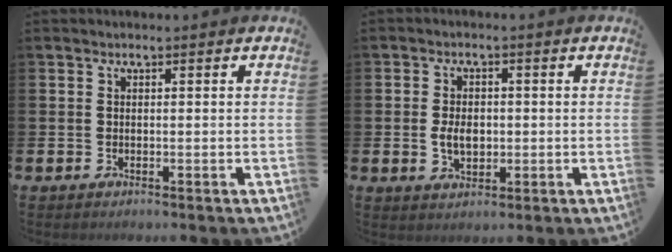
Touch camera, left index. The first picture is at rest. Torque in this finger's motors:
{"motor_torque": [0.40, 0.02, 0.07, 0.05]}